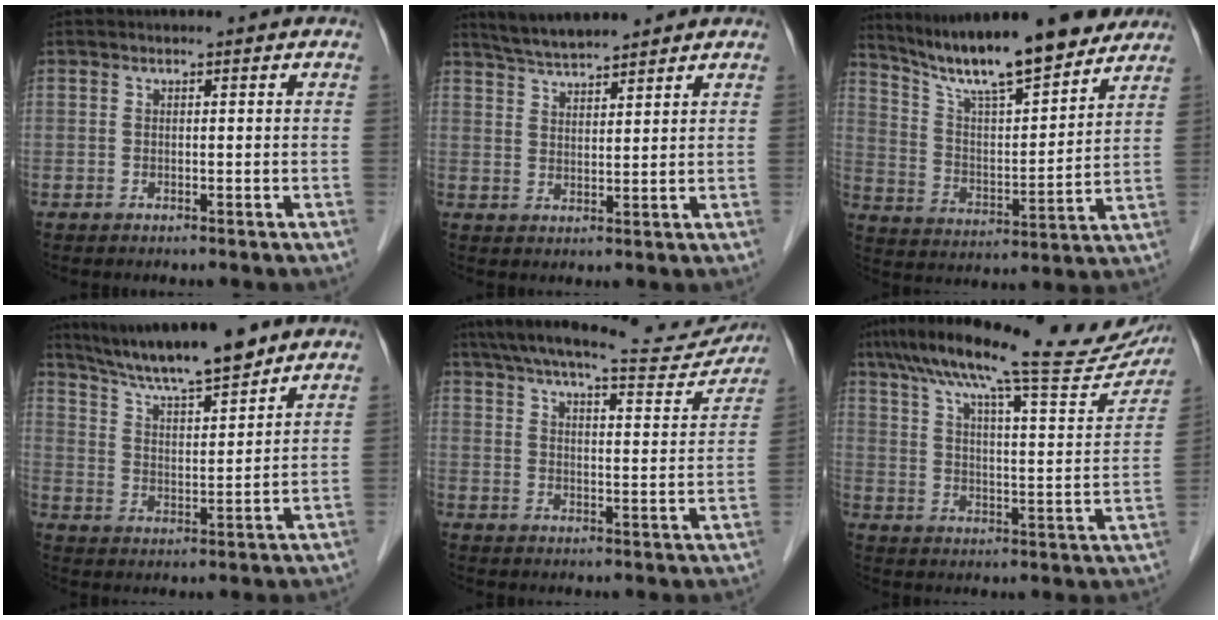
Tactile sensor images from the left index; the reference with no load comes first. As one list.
[{"total": 7.2, "force": [6.7, 0.6, 2.8], "torque": [-0.052, 0.024, 0.121]}, {"total": 17.1, "force": [14.7, 2.4, 8.2], "torque": [-0.138, 0.002, 0.245]}, {"total": 13.0, "force": [11.3, 1.0, 6.4], "torque": [-0.109, 0.011, 0.195]}, {"total": 17.7, "force": [16.2, 2.2, 6.7], "torque": [-0.101, -0.007, 0.217]}, {"total": 27.4, "force": [23.1, 3.6, 14.2], "torque": [-0.227, -0.011, 0.308]}]